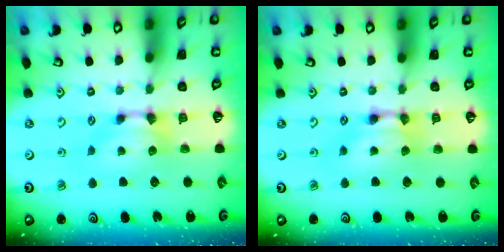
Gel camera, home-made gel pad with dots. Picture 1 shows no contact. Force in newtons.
{"total": 2.1, "press": 2.1, "slide": 0.1}